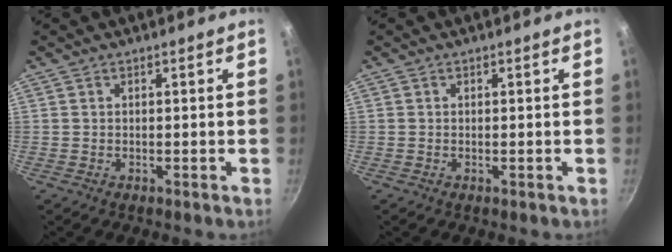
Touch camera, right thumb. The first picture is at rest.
{"total": 0.0}